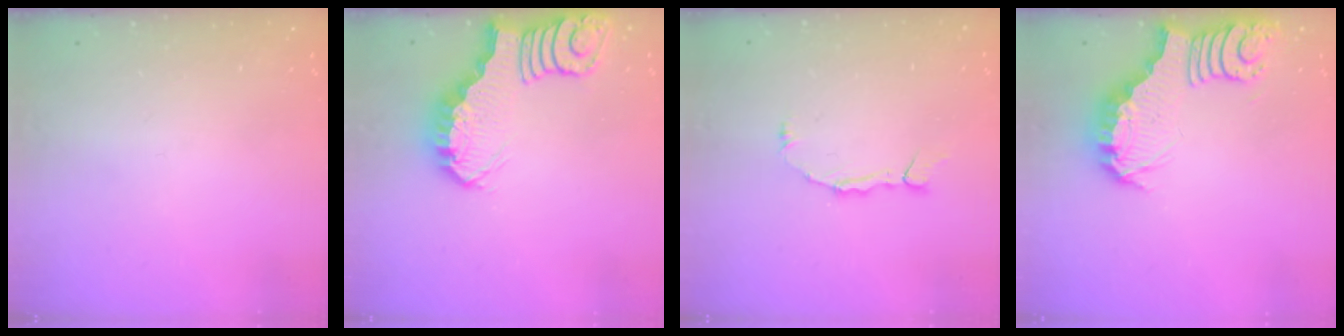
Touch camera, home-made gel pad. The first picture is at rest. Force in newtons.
{"total": 2.8, "press": 2.8, "slide": 0.4}
{"total": 3.5, "press": 3.4, "slide": 0.3}
{"total": 5.1, "press": 5.0, "slide": 0.8}